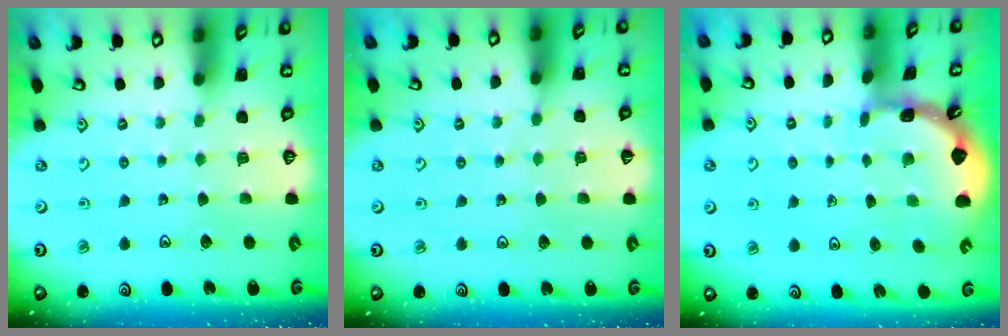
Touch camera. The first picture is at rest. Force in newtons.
{"total": 1.7, "press": 1.7, "slide": 0.2}
{"total": 1.7, "press": 1.7, "slide": 0.1}